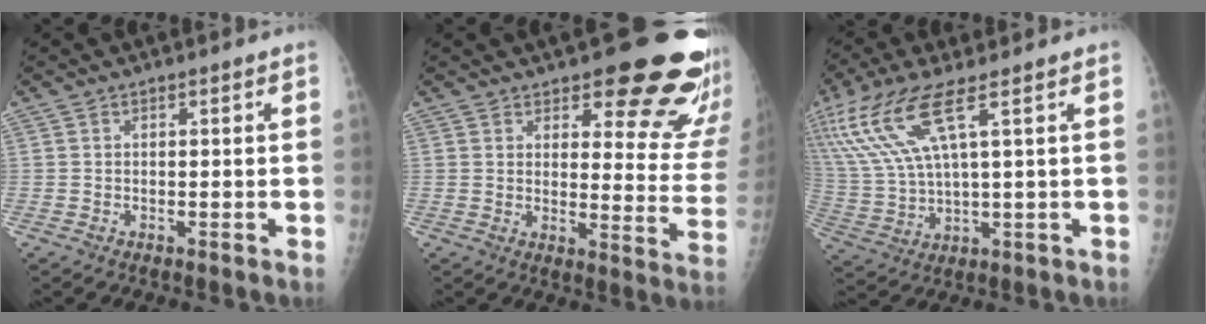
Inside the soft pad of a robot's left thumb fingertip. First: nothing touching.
{"total": 19.5, "force": [14.1, 6.4, 11.8], "torque": [-0.098, -0.094, 0.163]}
{"total": 13.7, "force": [6.5, 3.1, 11.6], "torque": [-0.282, -0.017, 0.139]}